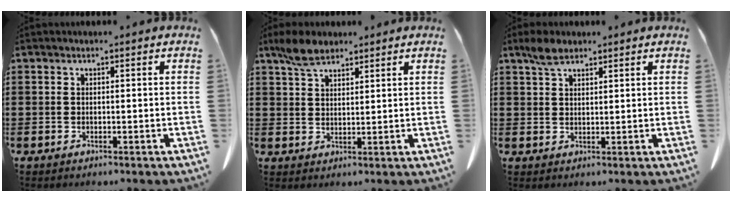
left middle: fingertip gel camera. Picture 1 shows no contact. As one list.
[{"total": 5.0, "force": [3.7, 2.3, 2.3], "torque": [-0.057, 0.002, 0.073]}, {"total": 3.5, "force": [2.5, 1.6, 1.8], "torque": [-0.042, 0.005, 0.048]}]